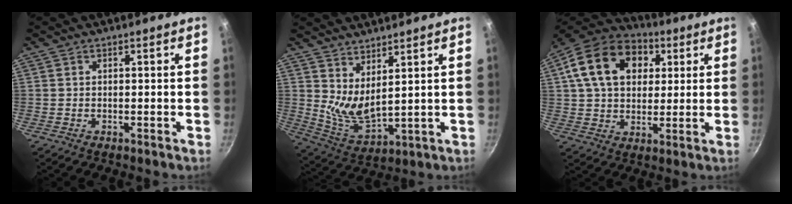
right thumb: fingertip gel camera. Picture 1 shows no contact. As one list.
[{"total": 8.1, "force": [4.7, 2.7, 6.1], "torque": [-0.104, -0.061, 0.095]}, {"total": 19.4, "force": [5.9, 13.8, 12.3], "torque": [-0.195, 0.015, 0.088]}]